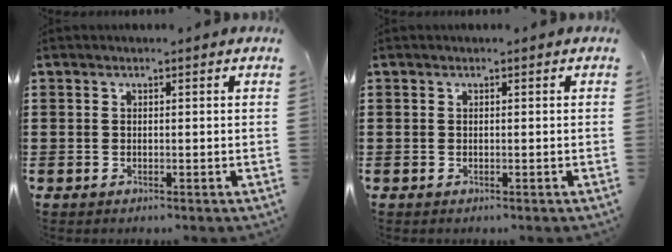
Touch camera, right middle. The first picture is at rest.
{"total": 0.0}